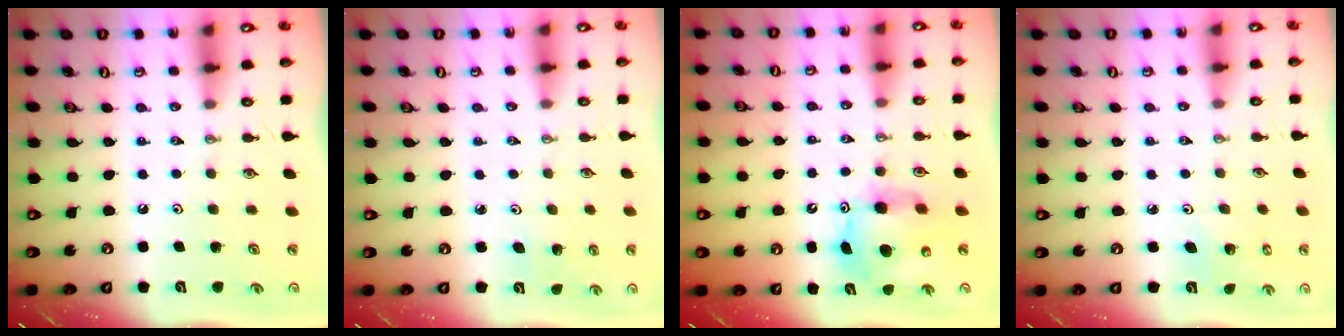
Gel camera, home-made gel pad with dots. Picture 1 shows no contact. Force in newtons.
{"total": 2.8, "press": 2.6, "slide": 1.2}
{"total": 10.2, "press": 10.2, "slide": 1.1}
{"total": 3.6, "press": 3.6, "slide": 0.2}